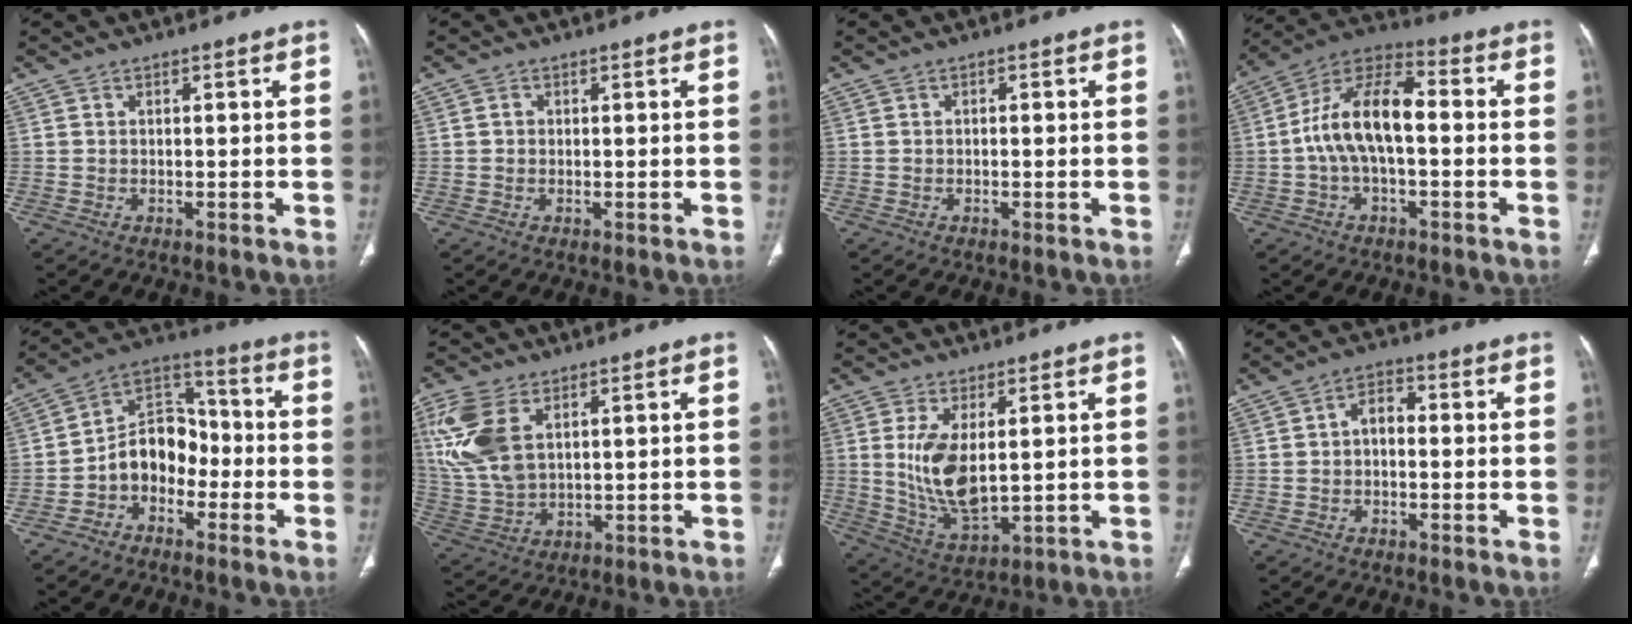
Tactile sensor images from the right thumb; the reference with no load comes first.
{"total": 0.8, "force": [0.1, 0.8, 0.3], "torque": [-0.003, 0.002, 0.001]}
{"total": 0.6, "force": [0.0, 0.4, 0.4], "torque": [-0.007, 0.002, -0.001]}
{"total": 13.6, "force": [-0.7, 6.6, 11.8], "torque": [-0.218, 0.044, -0.022]}
{"total": 11.0, "force": [-3.6, 8.2, 6.3], "torque": [-0.076, 0.058, -0.077]}
{"total": 13.3, "force": [5.0, 7.6, 9.8], "torque": [-0.231, -0.008, 0.113]}
{"total": 10.9, "force": [1.7, 5.1, 9.5], "torque": [-0.183, -0.024, 0.049]}
{"total": 4.3, "force": [-0.4, 2.8, 3.2], "torque": [-0.043, 0.018, -0.016]}